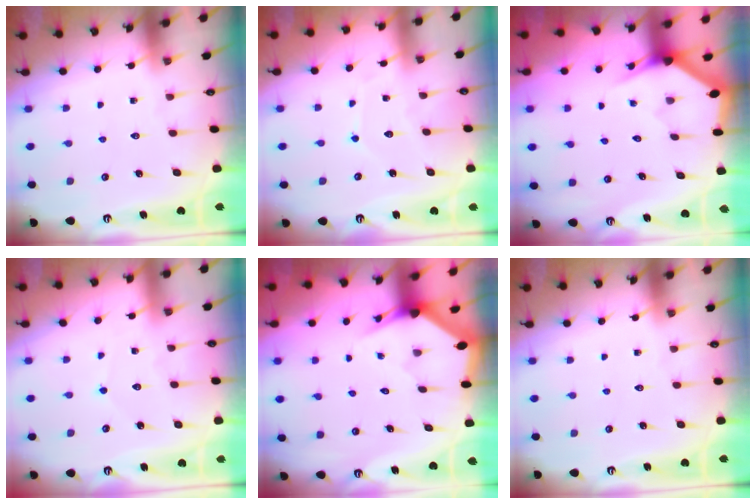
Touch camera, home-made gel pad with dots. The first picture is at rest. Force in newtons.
{"total": 4.0, "press": 4.0, "slide": 0.3}
{"total": 3.0, "press": 3.0, "slide": 0.2}
{"total": 2.1, "press": 2.1, "slide": 0.1}
{"total": 2.8, "press": 2.8, "slide": 0.1}
{"total": 0.0}